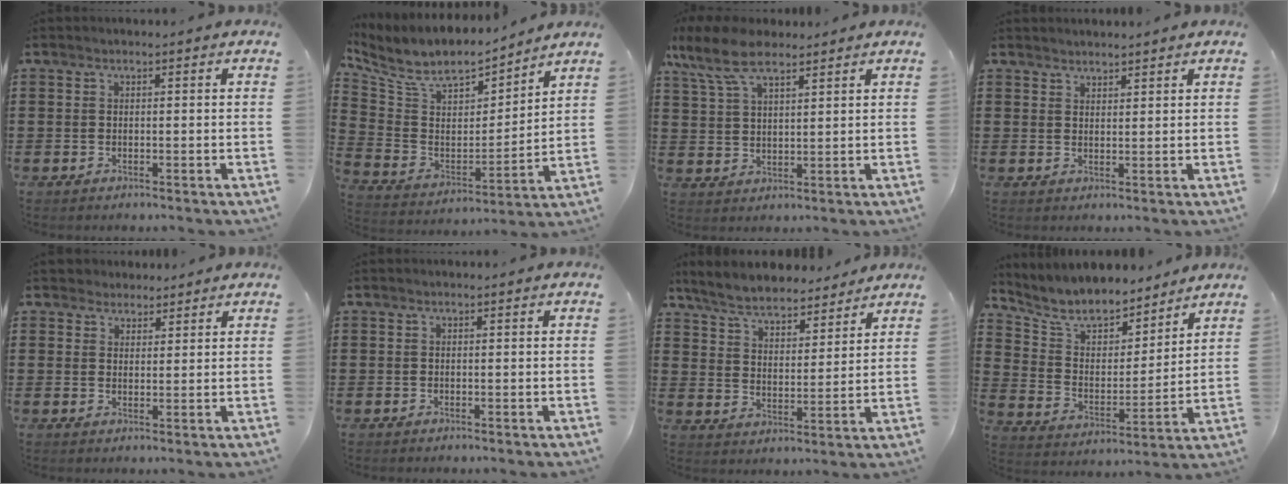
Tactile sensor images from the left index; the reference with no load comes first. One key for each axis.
{"total": 8.5, "fx": 7.1, "fy": 3.3, "fz": 3.3, "tx": -0.103, "ty": -0.041, "tz": 0.122}
{"total": 8.6, "fx": 6.2, "fy": 3.2, "fz": 5.0, "tx": -0.121, "ty": -0.007, "tz": 0.114}
{"total": 1.9, "fx": 1.8, "fy": 0.2, "fz": -0.2, "tx": 0.001, "ty": 0.002, "tz": 0.036}
{"total": 2.6, "fx": 2.3, "fy": 1.3, "fz": -0.2, "tx": -0.006, "ty": 0.008, "tz": 0.044}
{"total": 0.0}
{"total": 6.6, "fx": 6.2, "fy": 1.1, "fz": 1.7, "tx": -0.061, "ty": -0.027, "tz": 0.112}
{"total": 8.2, "fx": 7.5, "fy": 2.4, "fz": 2.1, "tx": -0.081, "ty": -0.048, "tz": 0.134}